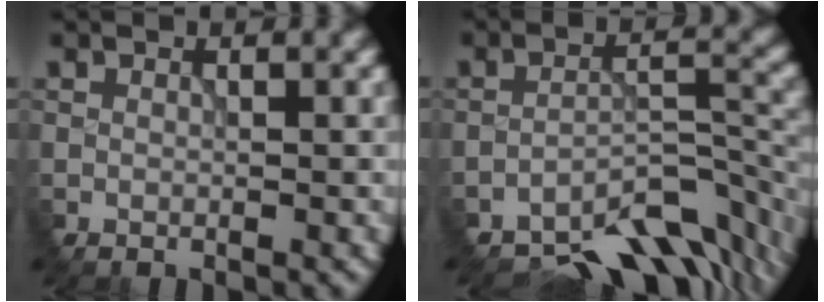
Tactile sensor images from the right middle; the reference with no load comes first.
{"total": 9.4, "force": [-7.8, 2.7, 4.5], "torque": [-0.051, -0.008, -0.118]}